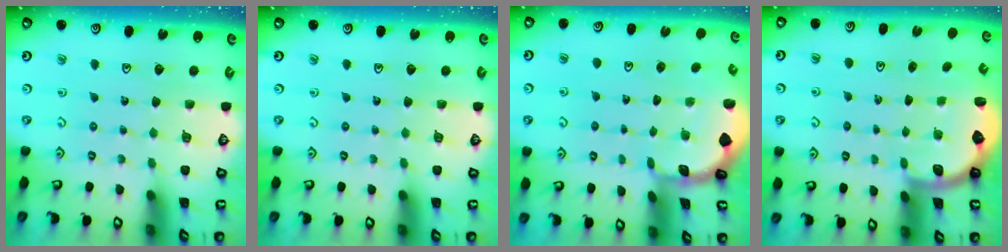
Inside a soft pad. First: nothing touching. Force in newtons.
{"total": 0.0}
{"total": 1.1, "press": 1.1, "slide": 0.1}
{"total": 2.1, "press": 2.0, "slide": 0.8}